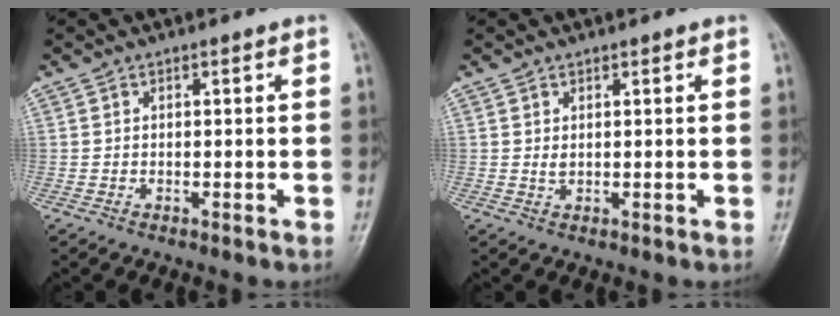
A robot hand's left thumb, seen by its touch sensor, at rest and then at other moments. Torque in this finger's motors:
{"motor_torque": [0.29, 0.03, 0.55, 0.09, 0.00]}